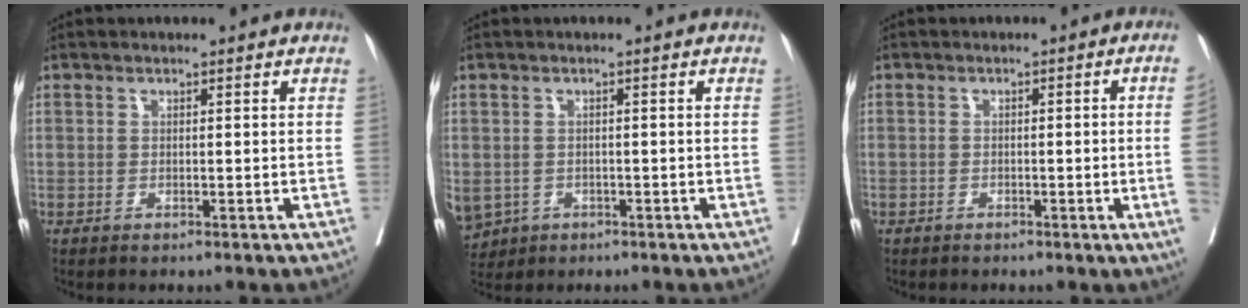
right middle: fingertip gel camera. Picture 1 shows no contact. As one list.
[{"total": 10.3, "force": [-4.1, 8.5, 4.1], "torque": [-0.126, -0.006, -0.054]}, {"total": 3.9, "force": [-0.9, -0.8, 3.7], "torque": [-0.042, 0.001, -0.014]}]